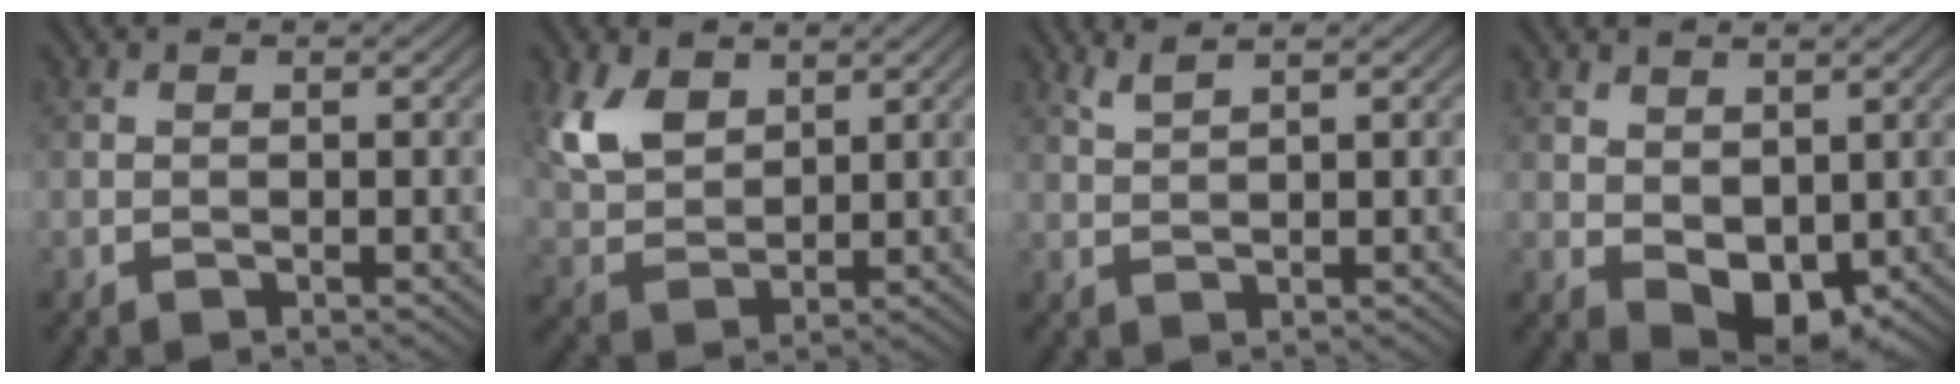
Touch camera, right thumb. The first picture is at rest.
{"total": 6.7, "force": [3.5, 3.9, 4.1], "torque": [-0.105, 0.000, 0.074]}
{"total": 2.0, "force": [1.6, 0.3, 1.3], "torque": [-0.028, 0.009, 0.035]}
{"total": 5.1, "force": [0.7, 3.2, 3.8], "torque": [-0.075, -0.008, 0.017]}